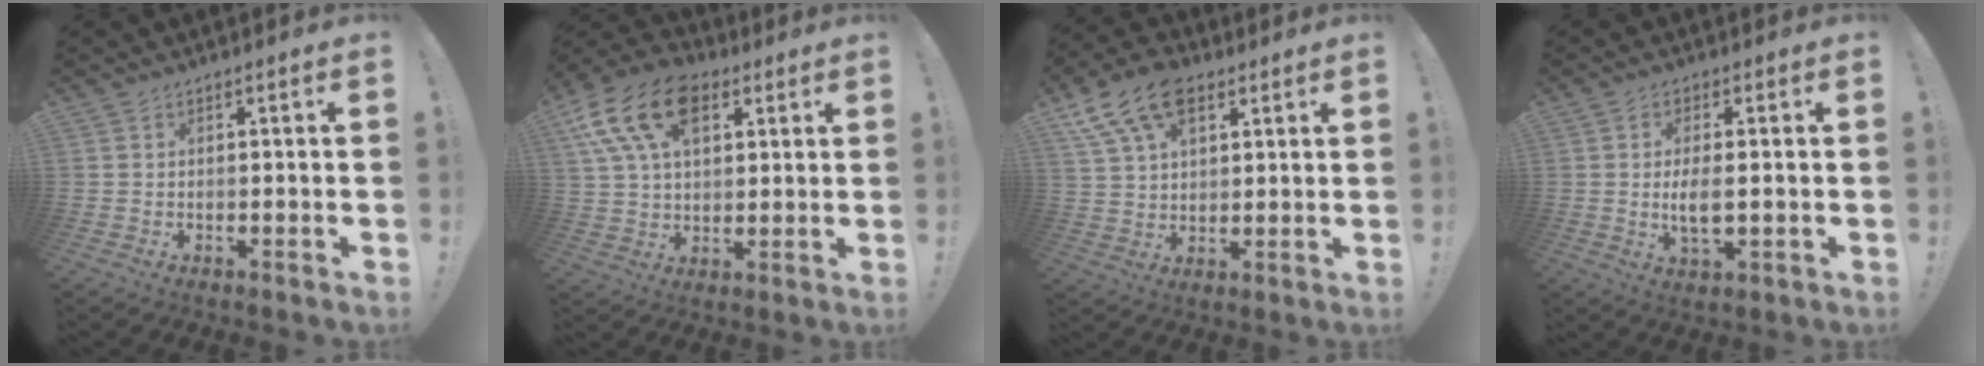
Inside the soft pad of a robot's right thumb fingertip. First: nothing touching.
{"total": 18.1, "force": [7.9, 11.4, 11.6], "torque": [-0.208, -0.025, 0.144]}
{"total": 14.1, "force": [7.4, 8.7, 8.4], "torque": [-0.152, -0.026, 0.140]}
{"total": 4.8, "force": [-0.3, 2.1, 4.3], "torque": [-0.078, -0.005, -0.008]}